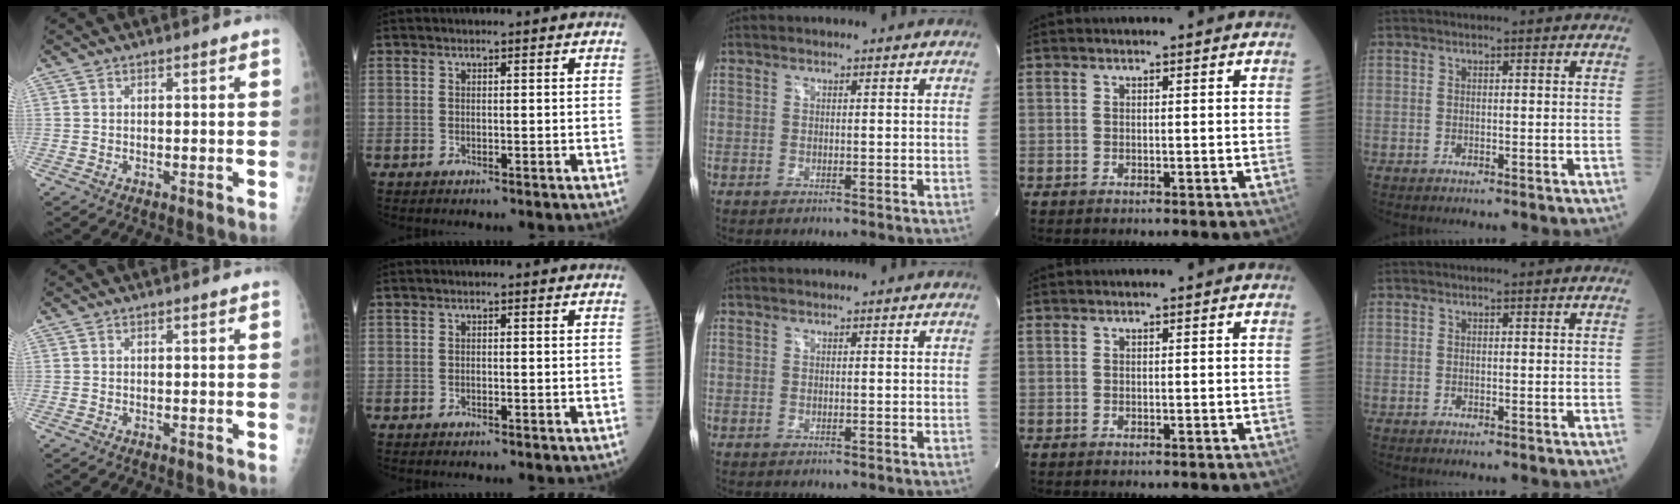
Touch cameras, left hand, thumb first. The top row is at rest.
{}